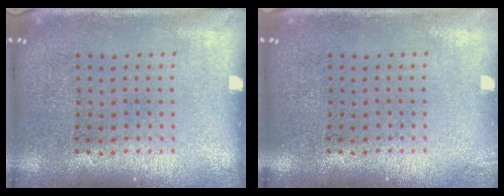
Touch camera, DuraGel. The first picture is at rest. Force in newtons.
{"total": 0.7, "press": 0.7, "slide": 0.1}